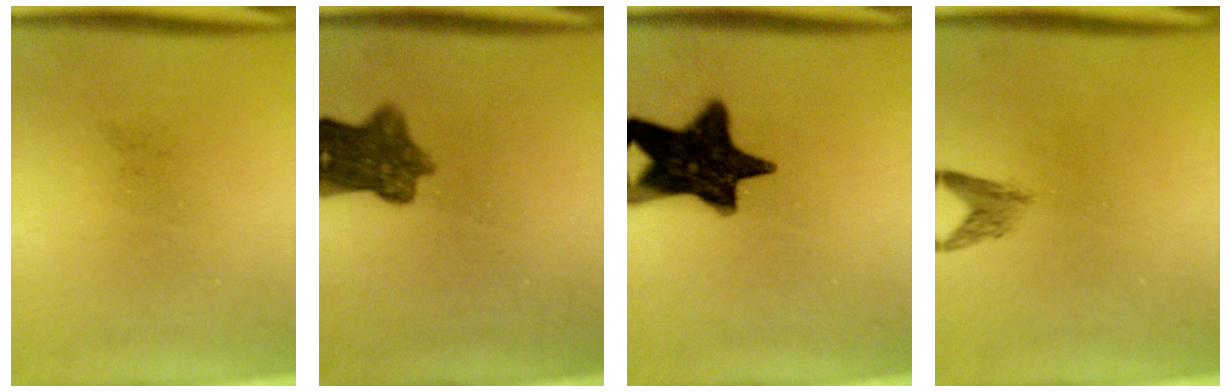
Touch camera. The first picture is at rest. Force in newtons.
{"total": 8.0}
{"total": 16.4}
{"total": 2.0}